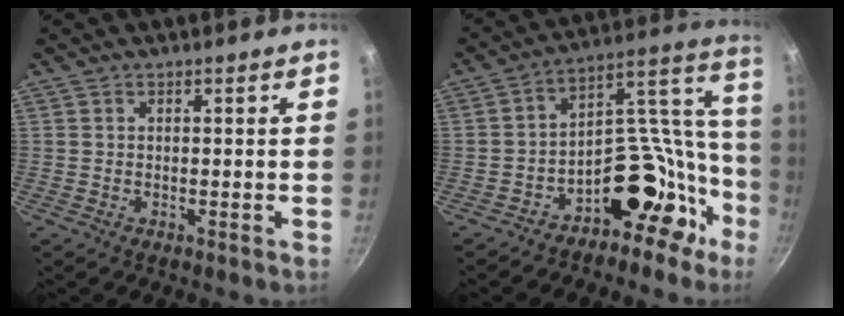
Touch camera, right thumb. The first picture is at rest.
{"total": 19.0, "force": [-10.6, 12.6, 9.5], "torque": [-0.018, 0.141, -0.168]}